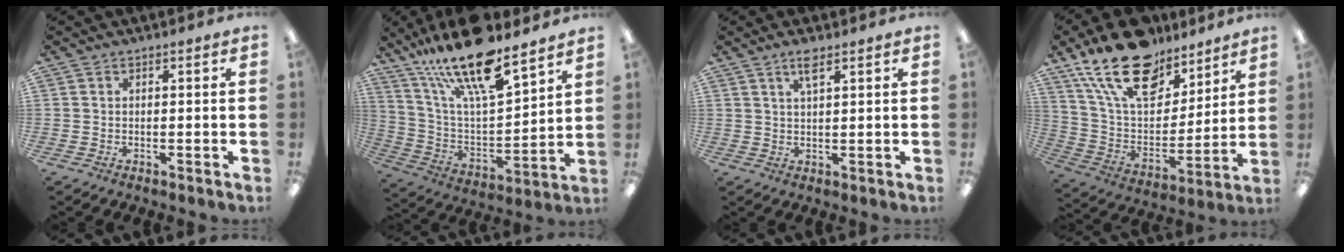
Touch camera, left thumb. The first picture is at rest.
{"total": 21.2, "force": [16.0, 5.5, 12.8], "torque": [-0.238, -0.097, 0.274]}
{"total": 3.7, "force": [2.5, 0.9, 2.6], "torque": [-0.050, 0.001, 0.041]}
{"total": 21.5, "force": [15.2, 10.7, 10.9], "torque": [-0.203, -0.083, 0.274]}